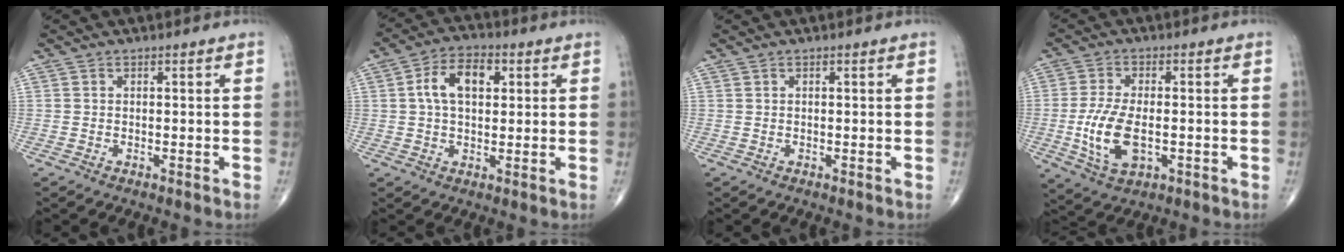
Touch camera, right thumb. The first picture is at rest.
{"total": 8.7, "force": [1.9, 5.2, 6.7], "torque": [-0.111, 0.015, 0.027]}
{"total": 0.0}
{"total": 10.1, "force": [-1.9, 5.1, 8.5], "torque": [-0.174, -0.004, -0.031]}